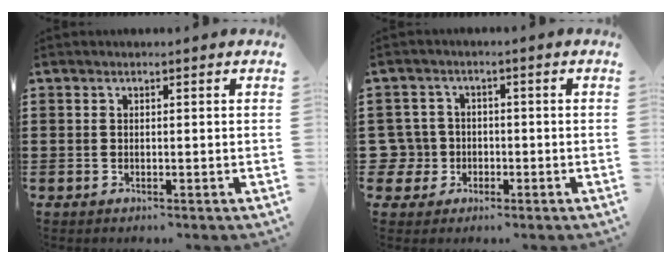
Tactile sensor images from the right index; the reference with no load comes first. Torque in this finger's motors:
{"motor_torque": [0.17, 0.17, 0.06, 0.00]}